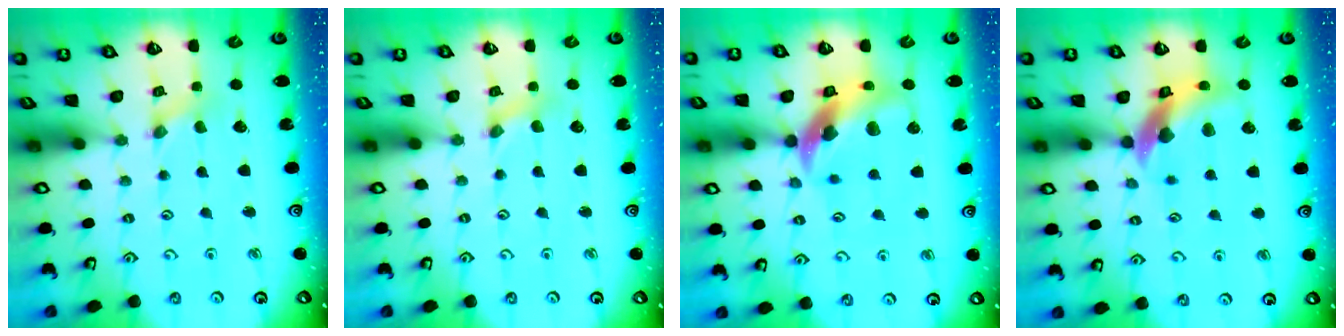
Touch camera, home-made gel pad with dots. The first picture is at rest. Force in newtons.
{"total": 1.6, "press": 1.6, "slide": 0.3}
{"total": 14.5, "press": 14.4, "slide": 2.0}
{"total": 12.2, "press": 12.1, "slide": 1.9}